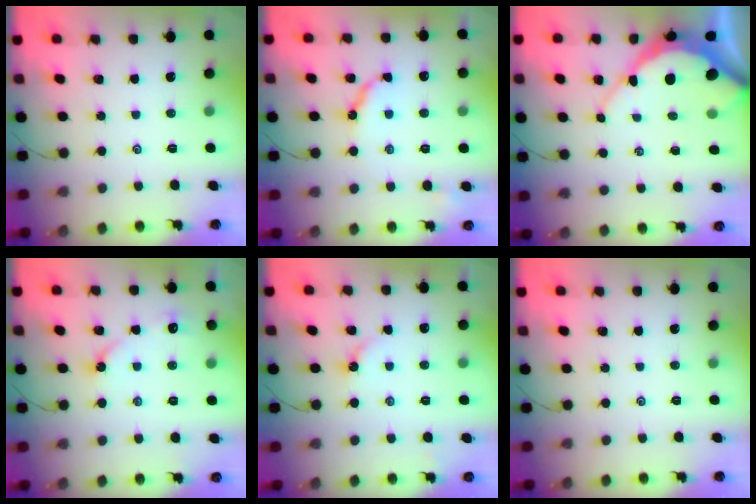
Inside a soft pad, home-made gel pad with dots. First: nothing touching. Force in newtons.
{"total": 7.8, "press": 7.8, "slide": 0.6}
{"total": 9.2, "press": 9.2, "slide": 0.7}
{"total": 4.2, "press": 4.2, "slide": 0.6}
{"total": 2.6, "press": 2.5, "slide": 0.4}
{"total": 0.0}